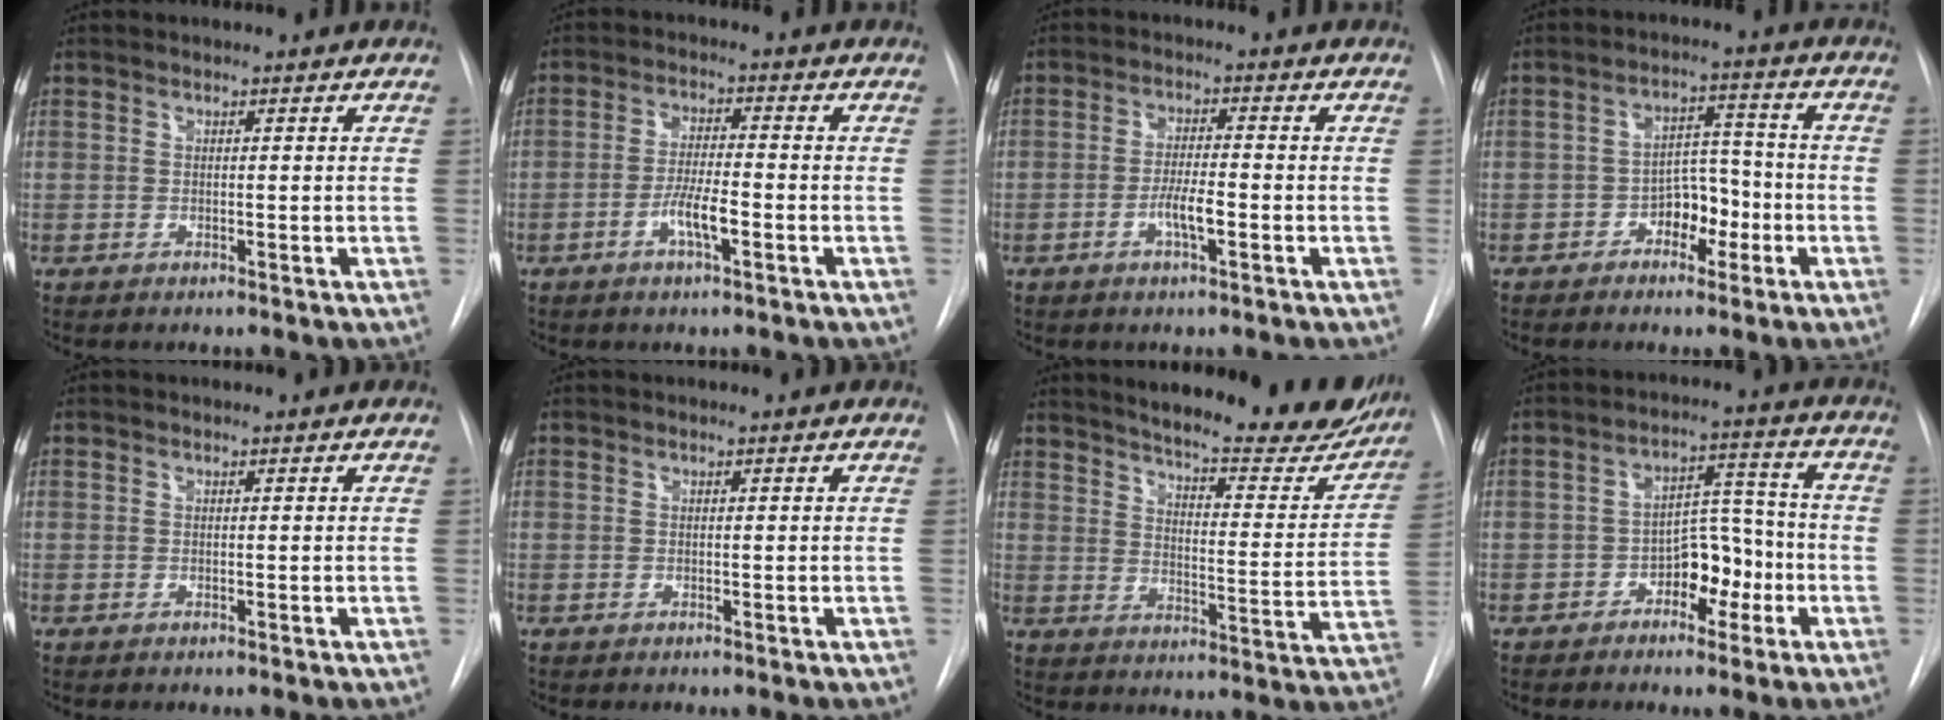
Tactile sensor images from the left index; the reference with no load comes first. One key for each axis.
{"total": 5.0, "fx": -2.3, "fy": 0.8, "fz": 4.3, "tx": -0.085, "ty": -0.004, "tz": -0.045}
{"total": 4.1, "fx": -1.7, "fy": 0.6, "fz": 3.6, "tx": -0.067, "ty": -0.003, "tz": -0.033}
{"total": 5.7, "fx": -2.9, "fy": 3.4, "fz": 3.6, "tx": -0.050, "ty": 0.017, "tz": -0.049}
{"total": 0.0}
{"total": 0.0}
{"total": 25.7, "fx": 22.6, "fy": 4.9, "fz": 11.1, "tx": -0.165, "ty": -0.073, "tz": 0.274}
{"total": 6.9, "fx": -3.3, "fy": 3.9, "fz": 4.6, "tx": -0.065, "ty": 0.024, "tz": -0.054}